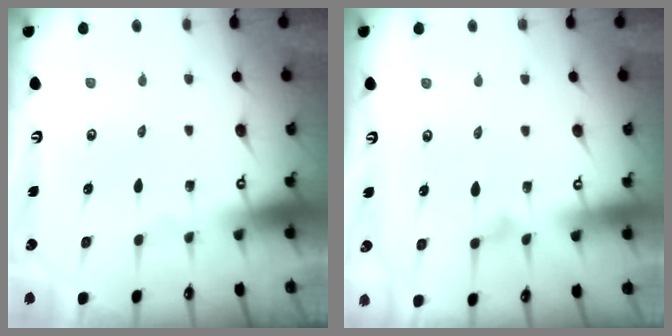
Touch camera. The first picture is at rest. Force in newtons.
{"total": 6.4, "press": 6.4, "slide": 0.4}